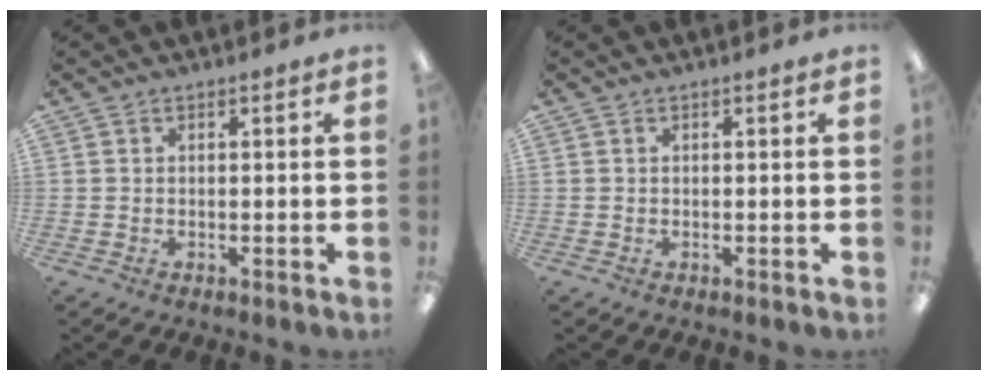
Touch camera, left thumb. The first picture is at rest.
{"total": 0.0}